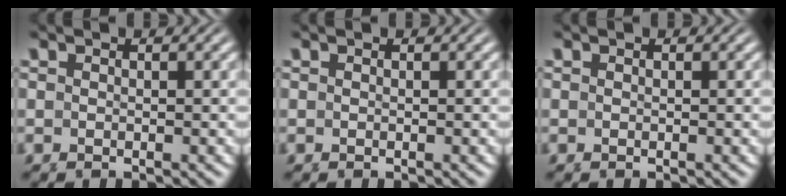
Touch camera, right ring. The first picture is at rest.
{"total": 0.0}
{"total": 0.0}